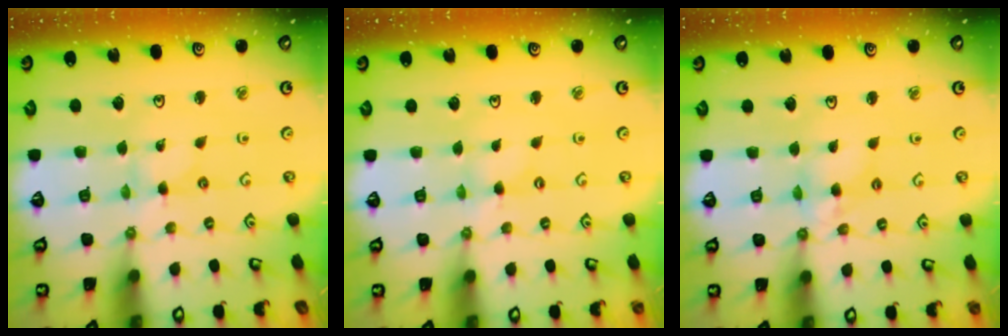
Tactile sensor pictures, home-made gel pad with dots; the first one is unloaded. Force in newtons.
{"total": 0.0}
{"total": 5.7, "press": 5.7, "slide": 0.5}